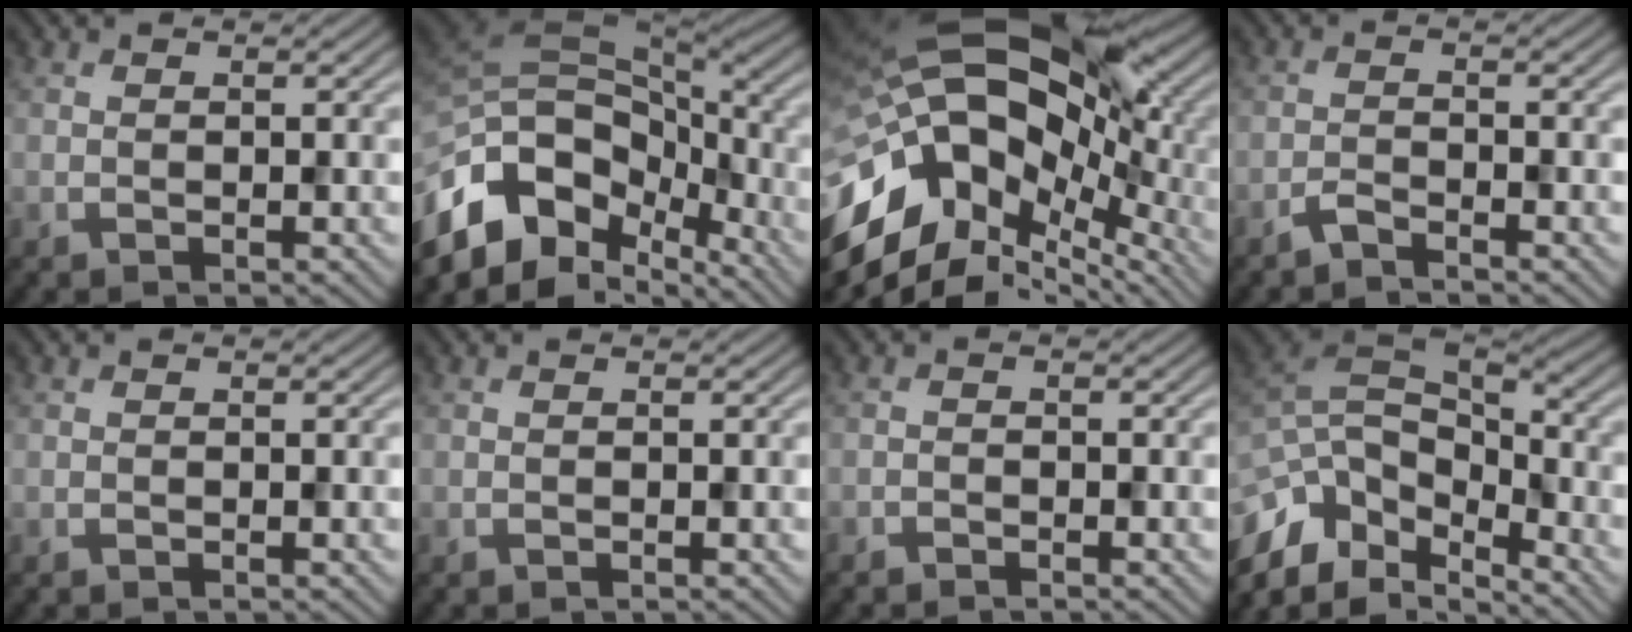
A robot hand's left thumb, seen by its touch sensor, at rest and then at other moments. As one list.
[{"total": 16.6, "force": [-6.8, 10.3, 11.2], "torque": [-0.264, -0.026, -0.093]}, {"total": 20.1, "force": [-5.4, 12.8, 14.6], "torque": [-0.291, -0.004, -0.086]}, {"total": 1.7, "force": [-1.6, 0.1, 0.7], "torque": [-0.013, 0.004, -0.039]}, {"total": 0.0}, {"total": 0.0}, {"total": 0.9, "force": [-0.8, 0.1, 0.1], "torque": [0.000, -0.001, -0.018]}, {"total": 12.8, "force": [-7.1, 6.3, 8.6], "torque": [-0.221, -0.003, -0.134]}]